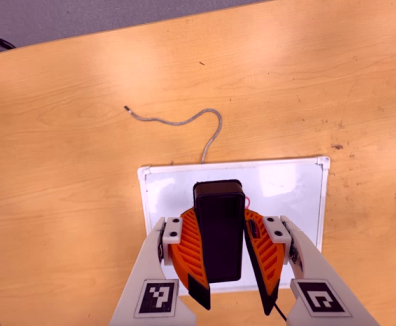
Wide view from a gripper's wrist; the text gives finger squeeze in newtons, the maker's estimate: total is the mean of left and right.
{"total": 10.0, "left": 9.7, "right": 10.2}